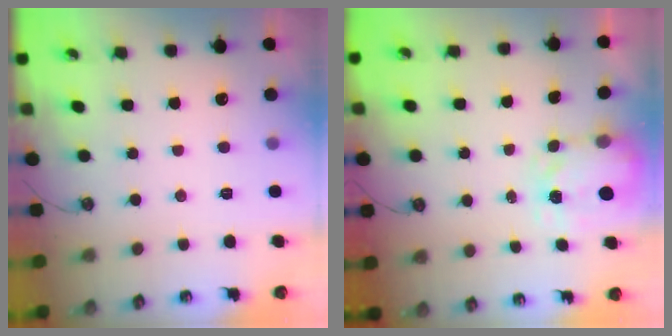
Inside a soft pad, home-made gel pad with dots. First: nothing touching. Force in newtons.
{"total": 3.6, "press": 3.6, "slide": 0.5}